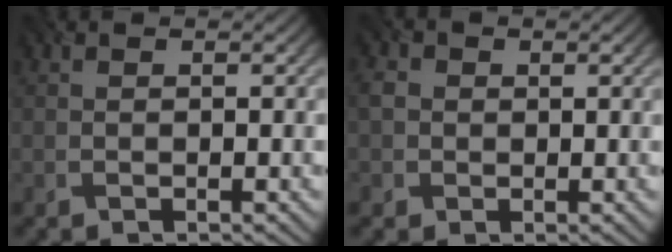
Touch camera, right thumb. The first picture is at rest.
{"total": 2.7, "force": [0.2, 2.5, 1.0], "torque": [-0.030, 0.003, 0.001]}